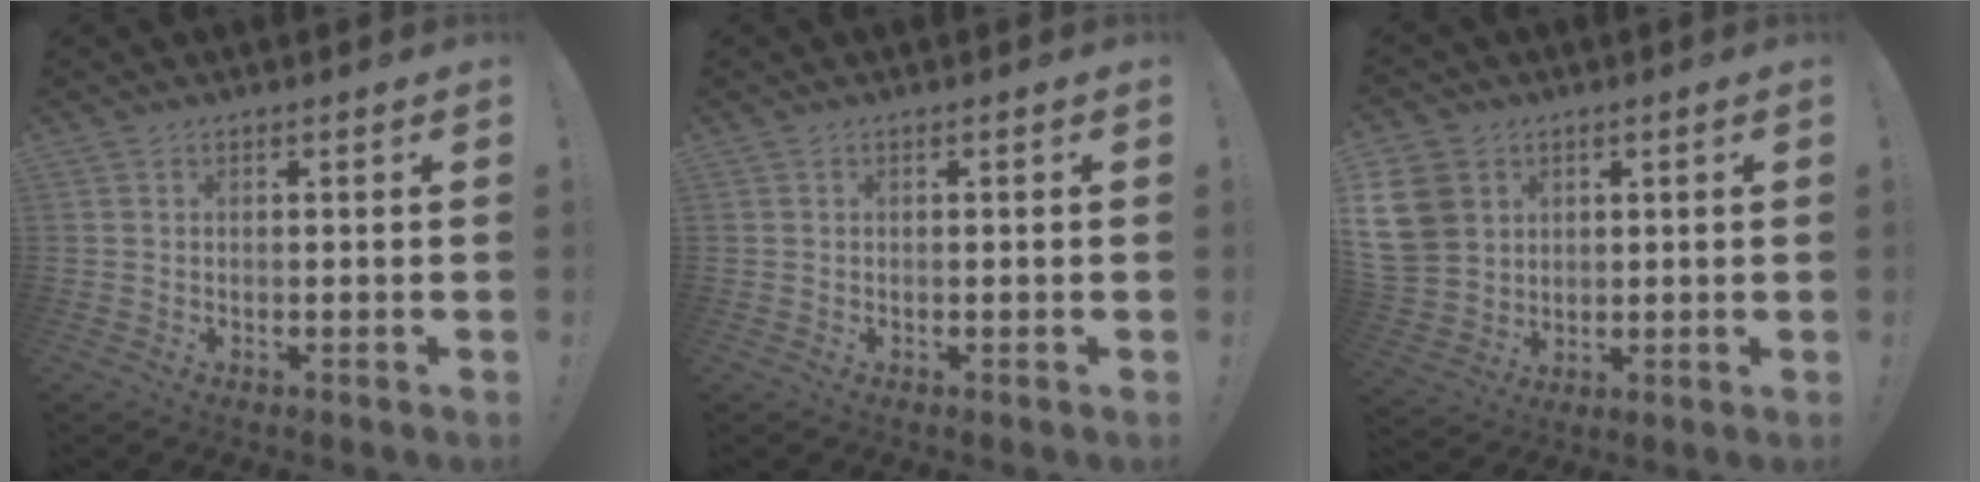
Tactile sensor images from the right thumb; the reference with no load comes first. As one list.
[{"total": 0.0}, {"total": 12.8, "force": [3.4, 10.9, 5.9], "torque": [-0.114, -0.008, 0.072]}]